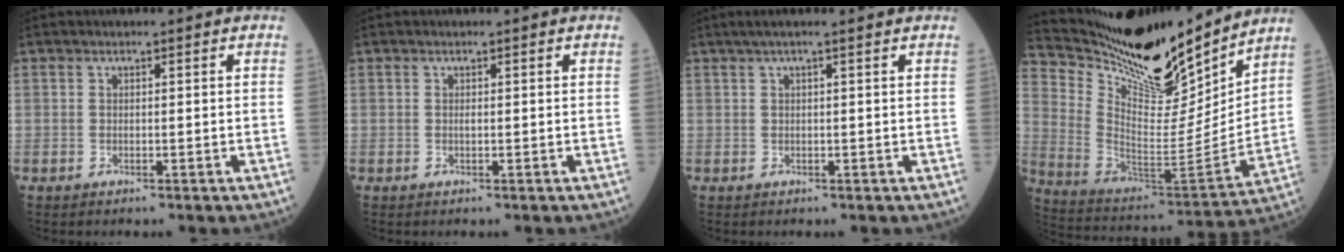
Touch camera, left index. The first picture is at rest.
{"total": 0.0}
{"total": 4.5, "force": [3.5, -0.5, 2.7], "torque": [-0.039, 0.028, 0.053]}
{"total": 20.4, "force": [18.5, 3.7, 7.8], "torque": [-0.152, -0.041, 0.314]}